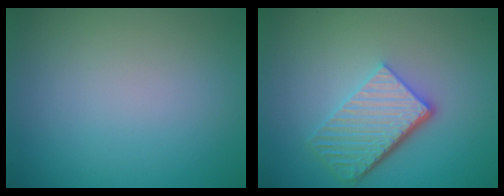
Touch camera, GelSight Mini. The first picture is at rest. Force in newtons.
{"total": 5.6, "press": 3.9, "slide": 4.0}